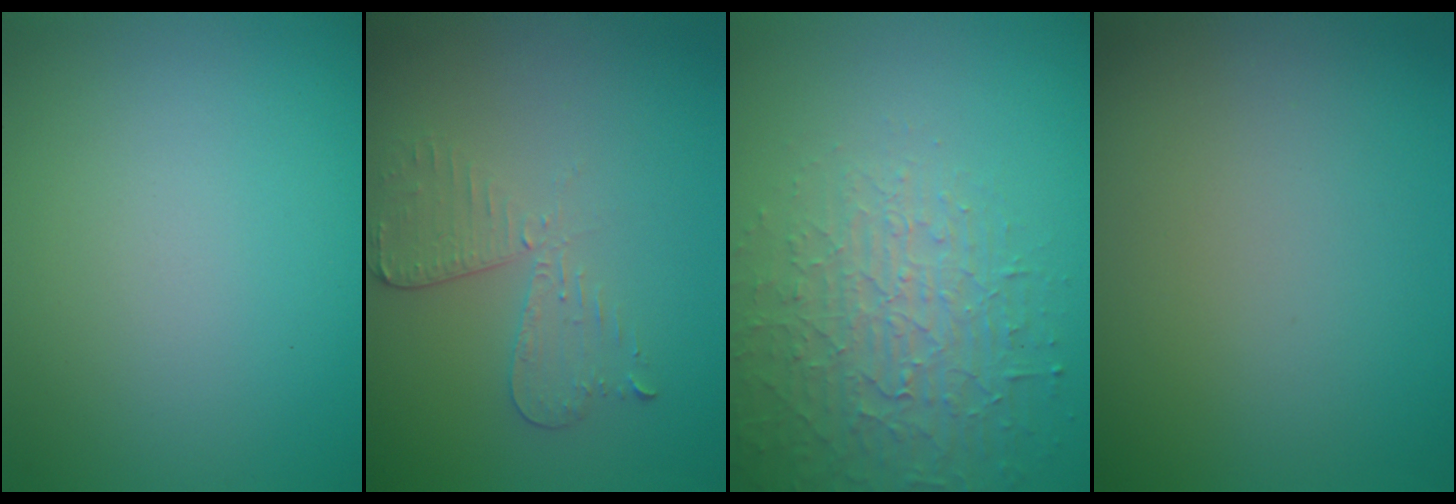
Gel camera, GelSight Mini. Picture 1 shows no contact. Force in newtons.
{"total": 2.9, "press": 2.5, "slide": 1.5}
{"total": 4.0, "press": 3.9, "slide": 0.7}
{"total": 0.0}